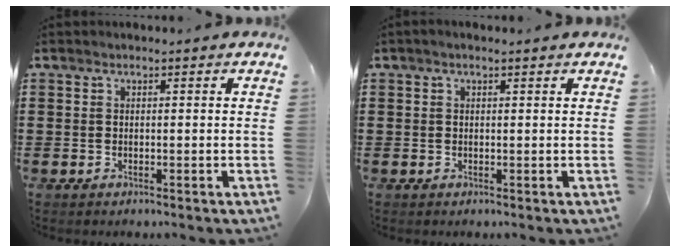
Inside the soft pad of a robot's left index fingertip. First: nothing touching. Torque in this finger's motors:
{"motor_torque": [0.47, -0.51, 0.16, 0.04]}